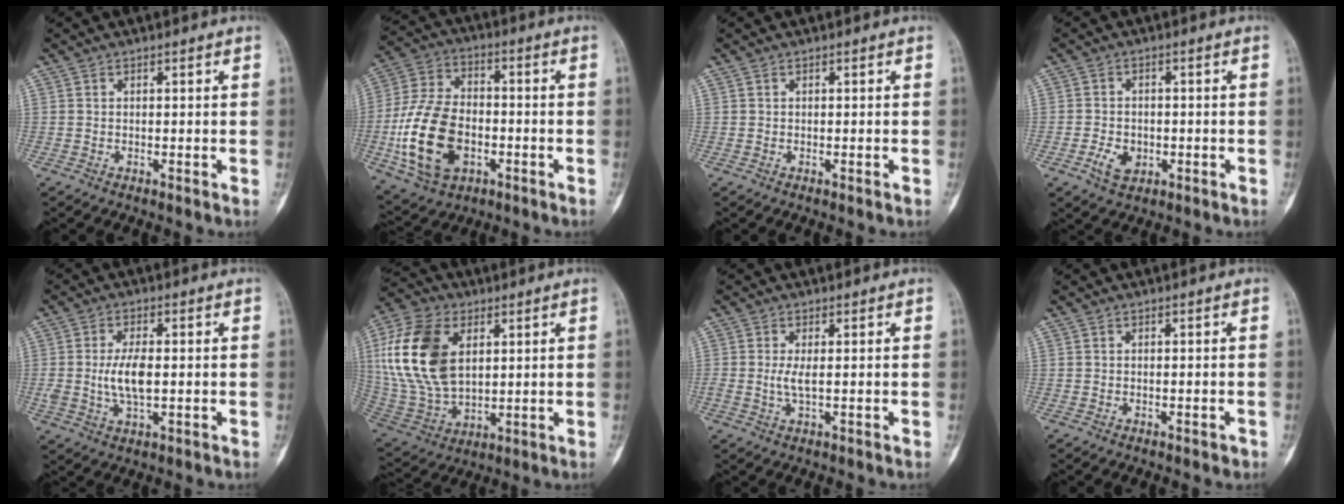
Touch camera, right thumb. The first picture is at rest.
{"total": 17.6, "force": [-4.4, 11.3, 12.8], "torque": [-0.239, 0.017, -0.077]}
{"total": 0.0}
{"total": 4.4, "force": [-1.5, 3.1, 2.7], "torque": [-0.038, 0.004, -0.023]}
{"total": 6.6, "force": [-0.1, 2.9, 5.9], "torque": [-0.120, -0.004, -0.001]}
{"total": 20.3, "force": [4.9, 12.6, 15.1], "torque": [-0.303, -0.009, 0.096]}
{"total": 2.5, "force": [0.0, 0.6, 2.4], "torque": [-0.063, -0.006, 0.002]}
{"total": 0.8, "force": [-0.5, 0.3, 0.5], "torque": [-0.008, 0.006, -0.004]}